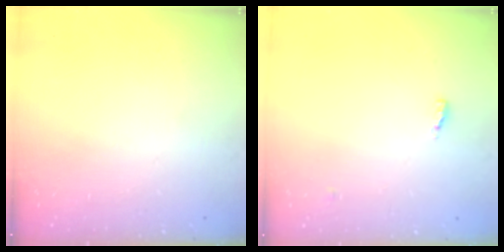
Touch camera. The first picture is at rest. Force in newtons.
{"total": 3.4, "press": 3.2, "slide": 1.2}